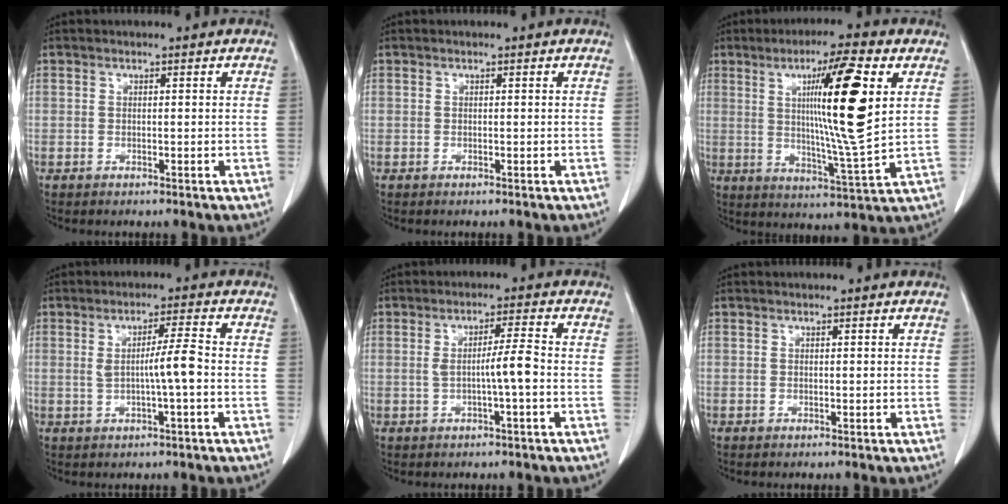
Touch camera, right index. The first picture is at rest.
{"total": 0.0}
{"total": 14.5, "force": [4.1, -0.6, 13.9], "torque": [-0.232, -0.011, 0.067]}
{"total": 4.6, "force": [-0.3, -0.3, 4.6], "torque": [-0.074, 0.002, -0.002]}
{"total": 4.1, "force": [-0.6, -0.4, 4.1], "torque": [-0.066, 0.005, -0.007]}
{"total": 0.0}